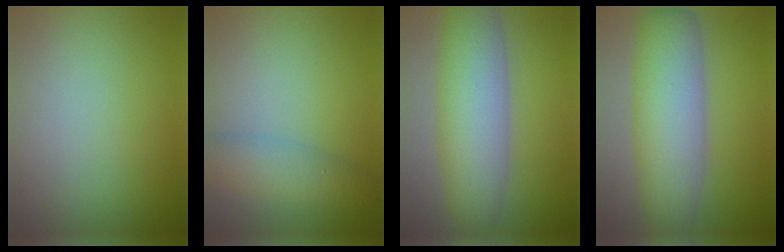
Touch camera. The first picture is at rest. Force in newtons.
{"total": 3.8, "press": 3.8, "slide": 0.1}
{"total": 7.8, "press": 7.8, "slide": 0.3}
{"total": 8.0, "press": 8.0, "slide": 0.1}